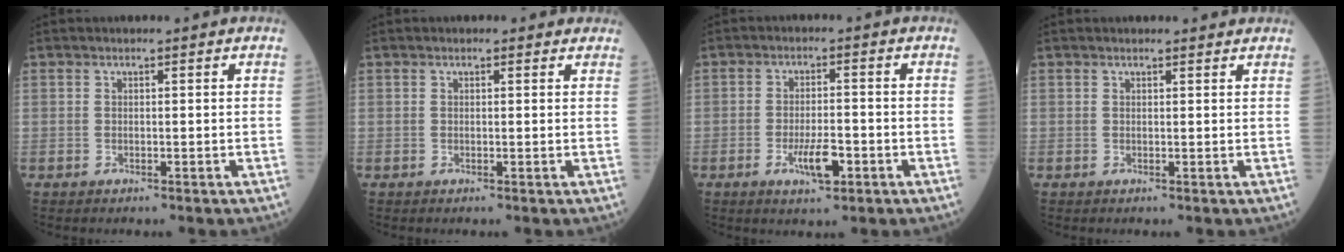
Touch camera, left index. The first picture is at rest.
{"total": 1.2, "force": [0.9, 0.7, 0.4], "torque": [-0.001, 0.006, 0.005]}
{"total": 4.6, "force": [-2.0, 1.4, 3.9], "torque": [-0.073, 0.000, -0.032]}
{"total": 2.7, "force": [2.6, 0.5, 0.7], "torque": [-0.009, 0.012, 0.026]}